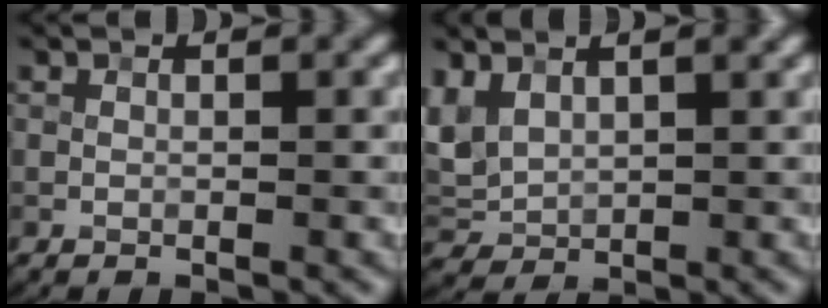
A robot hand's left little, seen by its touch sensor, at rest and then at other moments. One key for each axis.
{"total": 3.6, "fx": 1.7, "fy": 2.4, "fz": 2.1, "tx": -0.058, "ty": 0.006, "tz": 0.036}